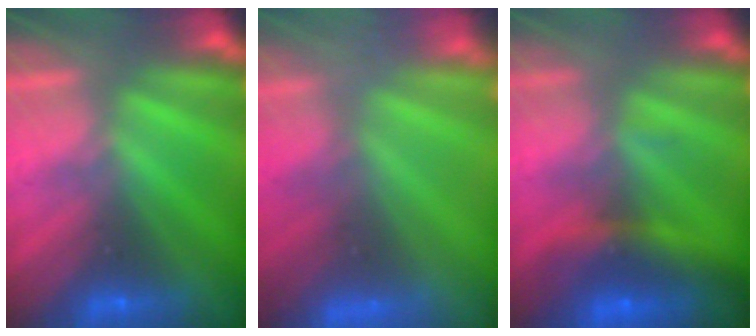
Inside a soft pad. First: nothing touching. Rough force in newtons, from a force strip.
{"total": 8.7}
{"total": 6.4}